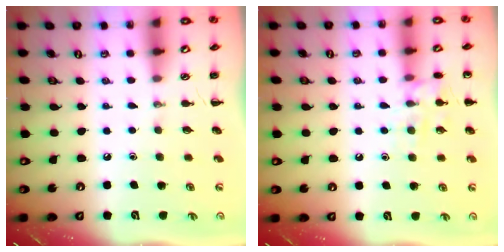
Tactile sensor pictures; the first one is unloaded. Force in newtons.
{"total": 9.9, "press": 9.9, "slide": 0.8}